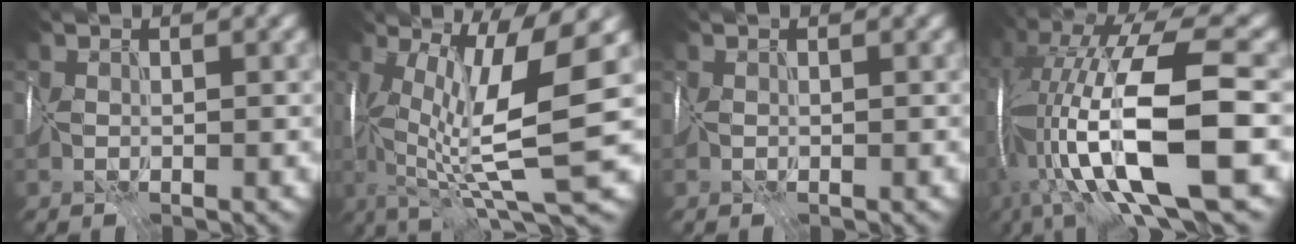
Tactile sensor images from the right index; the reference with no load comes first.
{"total": 10.4, "force": [0.4, 1.4, 10.3], "torque": [-0.176, -0.011, 0.015]}
{"total": 0.0}
{"total": 15.2, "force": [-2.9, 4.0, 14.3], "torque": [-0.256, 0.007, -0.043]}